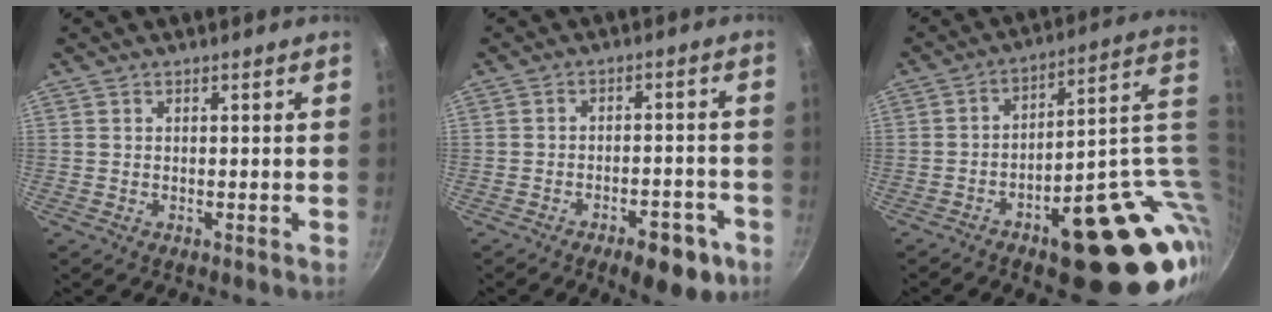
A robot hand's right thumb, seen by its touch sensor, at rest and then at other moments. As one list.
[{"total": 8.9, "force": [-4.9, 3.9, 6.3], "torque": [-0.057, 0.033, -0.053]}, {"total": 25.9, "force": [-2.5, 11.6, 23.0], "torque": [-0.233, 0.013, -0.010]}]